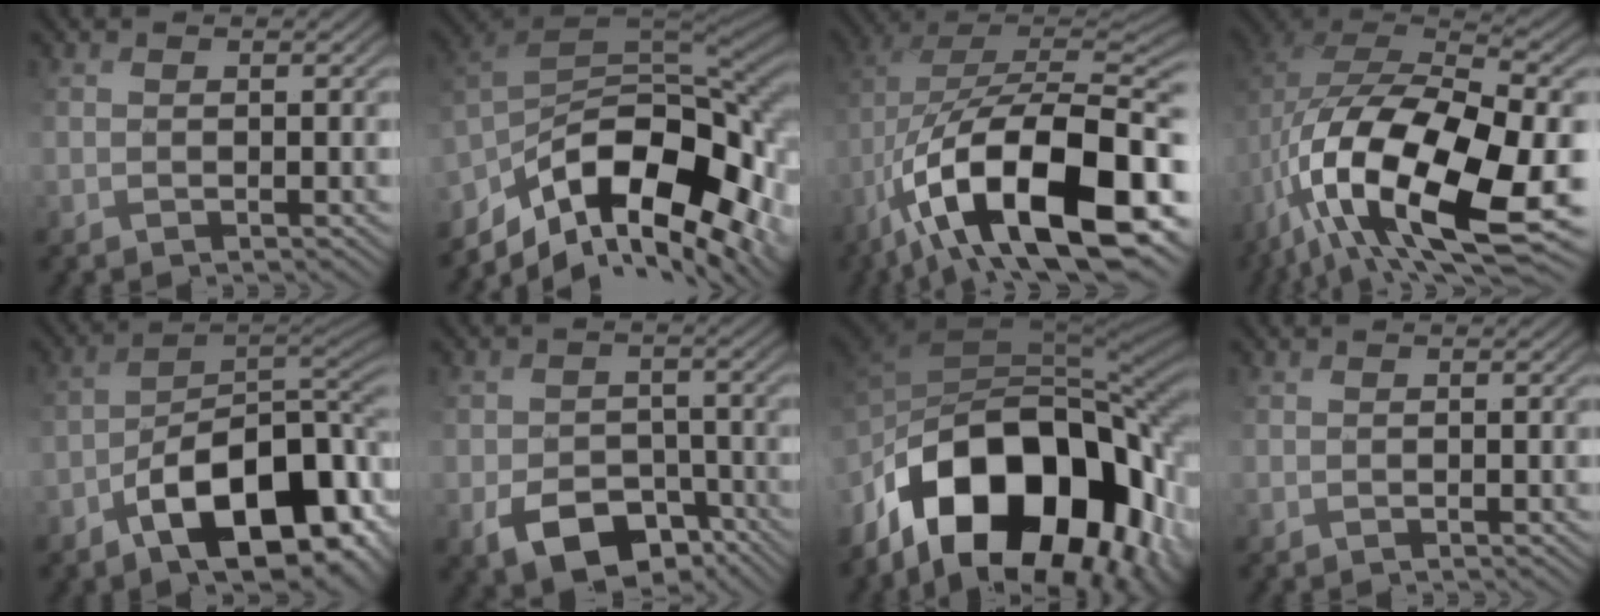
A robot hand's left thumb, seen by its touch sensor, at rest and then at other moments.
{"total": 16.1, "force": [-8.3, 8.0, 11.2], "torque": [-0.244, -0.019, -0.132]}
{"total": 18.5, "force": [-6.8, 9.4, 14.4], "torque": [-0.269, -0.008, -0.102]}
{"total": 17.3, "force": [-6.4, 9.0, 13.3], "torque": [-0.290, -0.039, -0.083]}
{"total": 15.2, "force": [-7.0, 7.8, 11.1], "torque": [-0.156, -0.017, -0.104]}
{"total": 6.8, "force": [-3.9, 4.4, 3.2], "torque": [-0.061, -0.010, -0.055]}
{"total": 18.8, "force": [-7.6, 10.6, 13.6], "torque": [-0.244, -0.008, -0.108]}
{"total": 0.0}